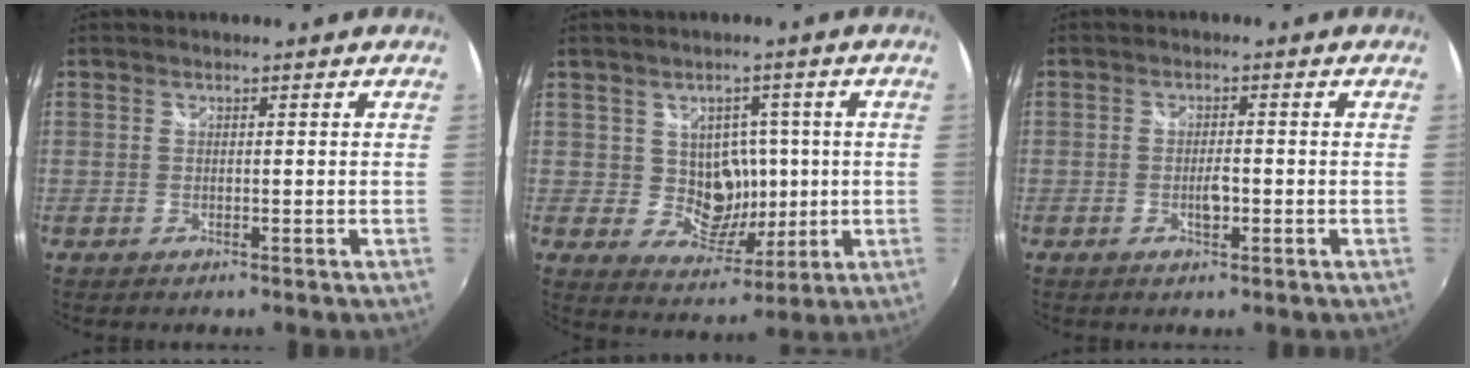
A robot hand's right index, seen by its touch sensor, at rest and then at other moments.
{"total": 7.7, "force": [0.7, 7.0, 3.2], "torque": [-0.057, 0.004, 0.023]}
{"total": 2.7, "force": [-0.8, 1.1, 2.4], "torque": [-0.042, -0.002, -0.013]}